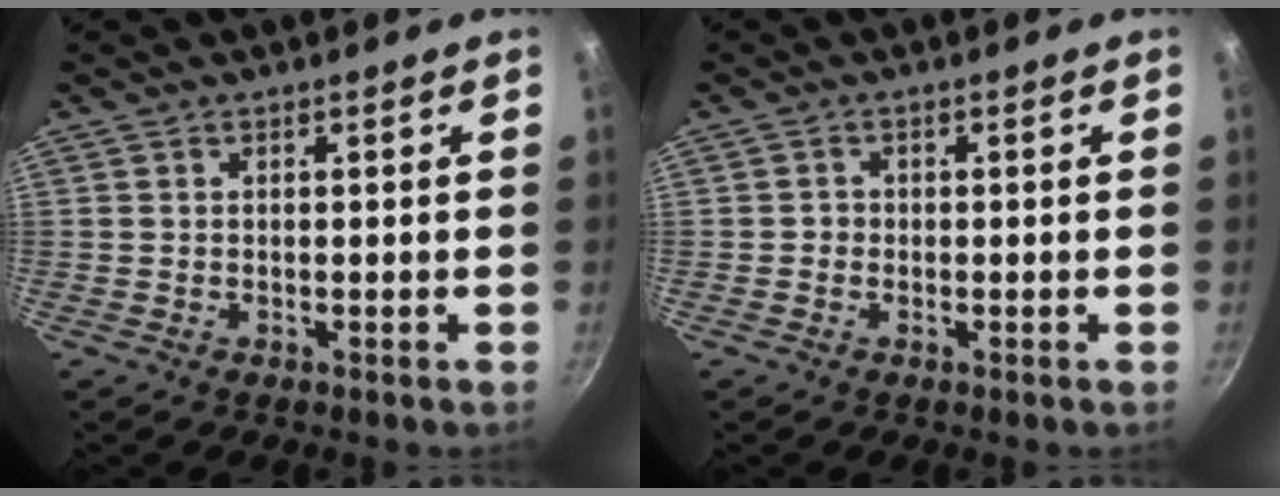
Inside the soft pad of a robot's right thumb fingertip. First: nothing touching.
{"total": 1.0, "force": [-0.3, 1.0, 0.2], "torque": [0.000, 0.001, -0.007]}